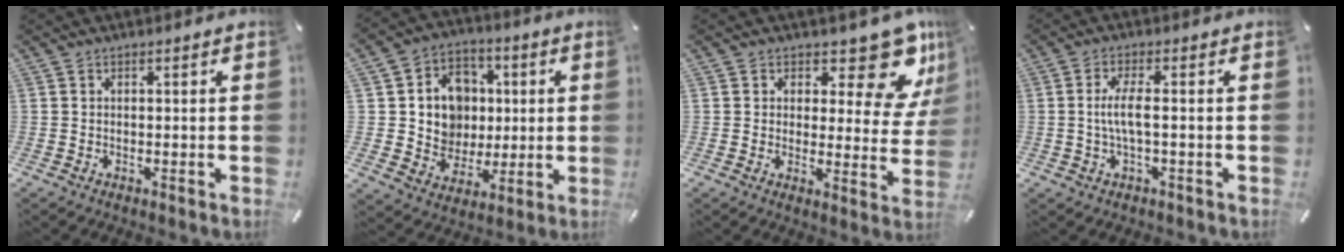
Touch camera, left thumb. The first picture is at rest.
{"total": 12.1, "force": [1.0, 11.6, 3.3], "torque": [-0.054, -0.002, 0.032]}
{"total": 12.5, "force": [8.6, 5.4, 7.4], "torque": [-0.088, -0.067, 0.145]}
{"total": 5.7, "force": [-0.2, 1.7, 5.4], "torque": [-0.113, -0.001, -0.009]}